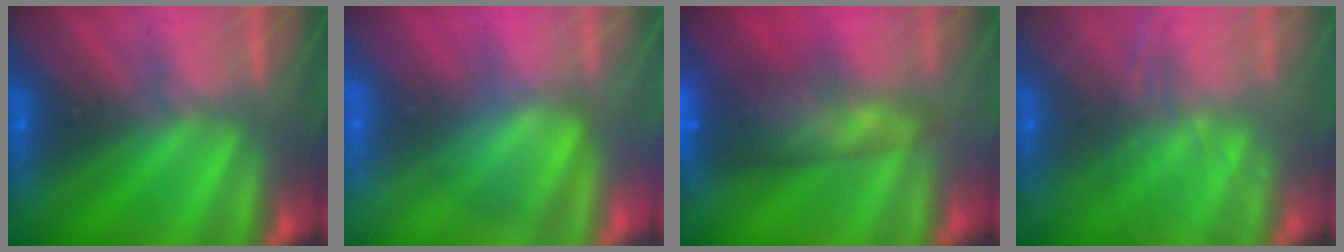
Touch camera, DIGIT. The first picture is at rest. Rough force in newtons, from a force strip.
{"total": 3.7}
{"total": 7.4}
{"total": 7.4}